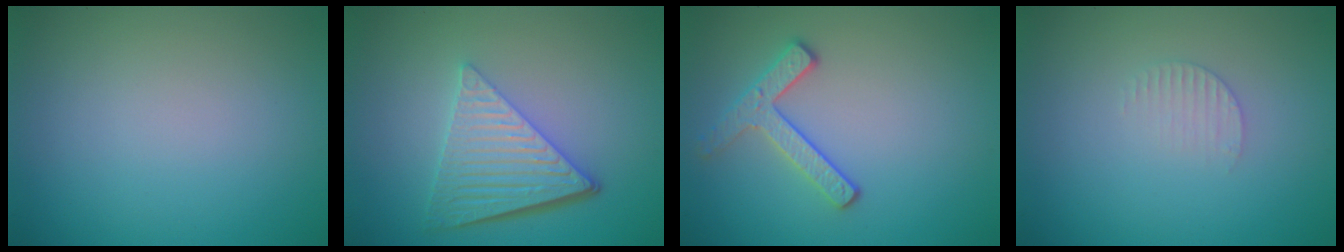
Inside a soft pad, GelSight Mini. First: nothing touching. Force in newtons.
{"total": 5.8, "press": 4.2, "slide": 4.0}
{"total": 2.5, "press": 2.3, "slide": 0.9}
{"total": 1.3, "press": 1.2, "slide": 0.4}